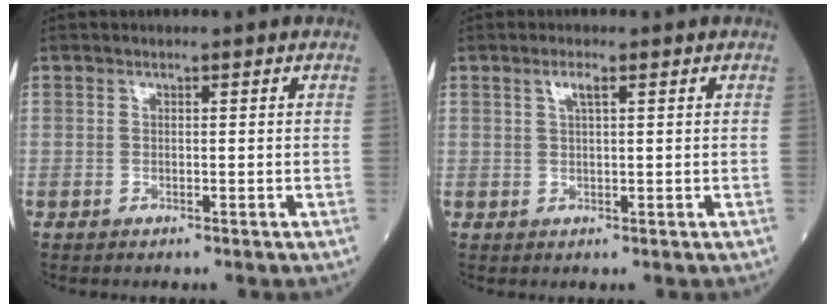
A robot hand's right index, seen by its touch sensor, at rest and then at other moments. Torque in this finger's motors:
{"motor_torque": [0.41, 0.18, -0.01, 0.01]}